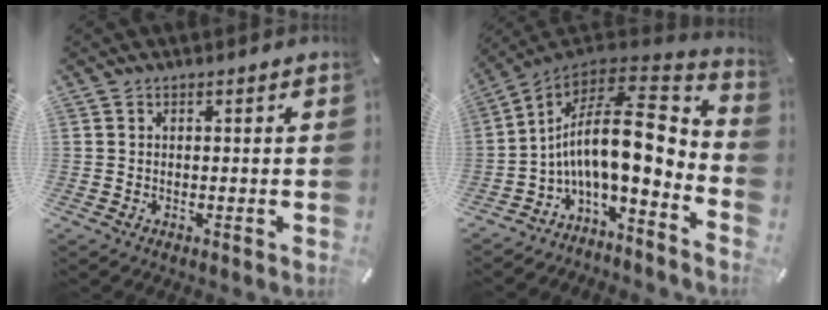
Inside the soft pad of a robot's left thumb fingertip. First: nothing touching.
{"total": 19.0, "force": [0.9, 8.7, 16.9], "torque": [-0.298, -0.041, 0.012]}